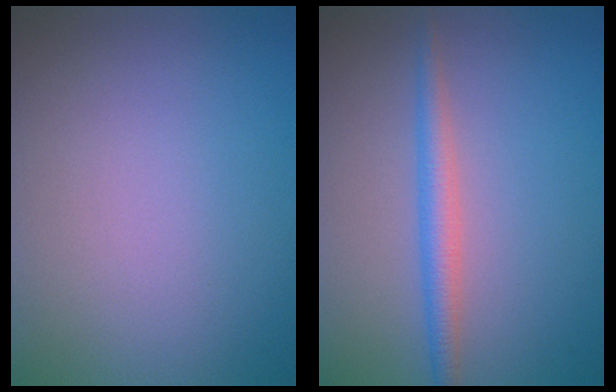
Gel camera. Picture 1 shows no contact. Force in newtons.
{"total": 2.3, "press": 2.3, "slide": 0.1}